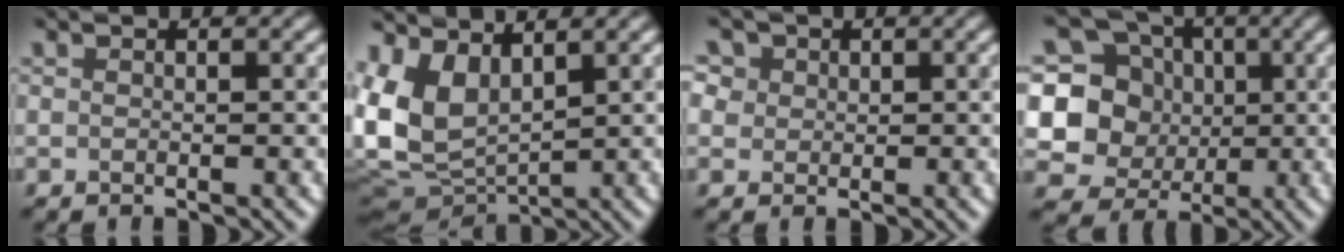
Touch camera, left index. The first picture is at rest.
{"total": 7.7, "force": [2.1, 4.4, 5.9], "torque": [-0.151, -0.006, 0.044]}
{"total": 5.7, "force": [2.8, 4.5, 2.2], "torque": [-0.048, 0.020, 0.031]}
{"total": 10.7, "force": [0.2, 10.1, 3.6], "torque": [-0.114, 0.027, -0.019]}